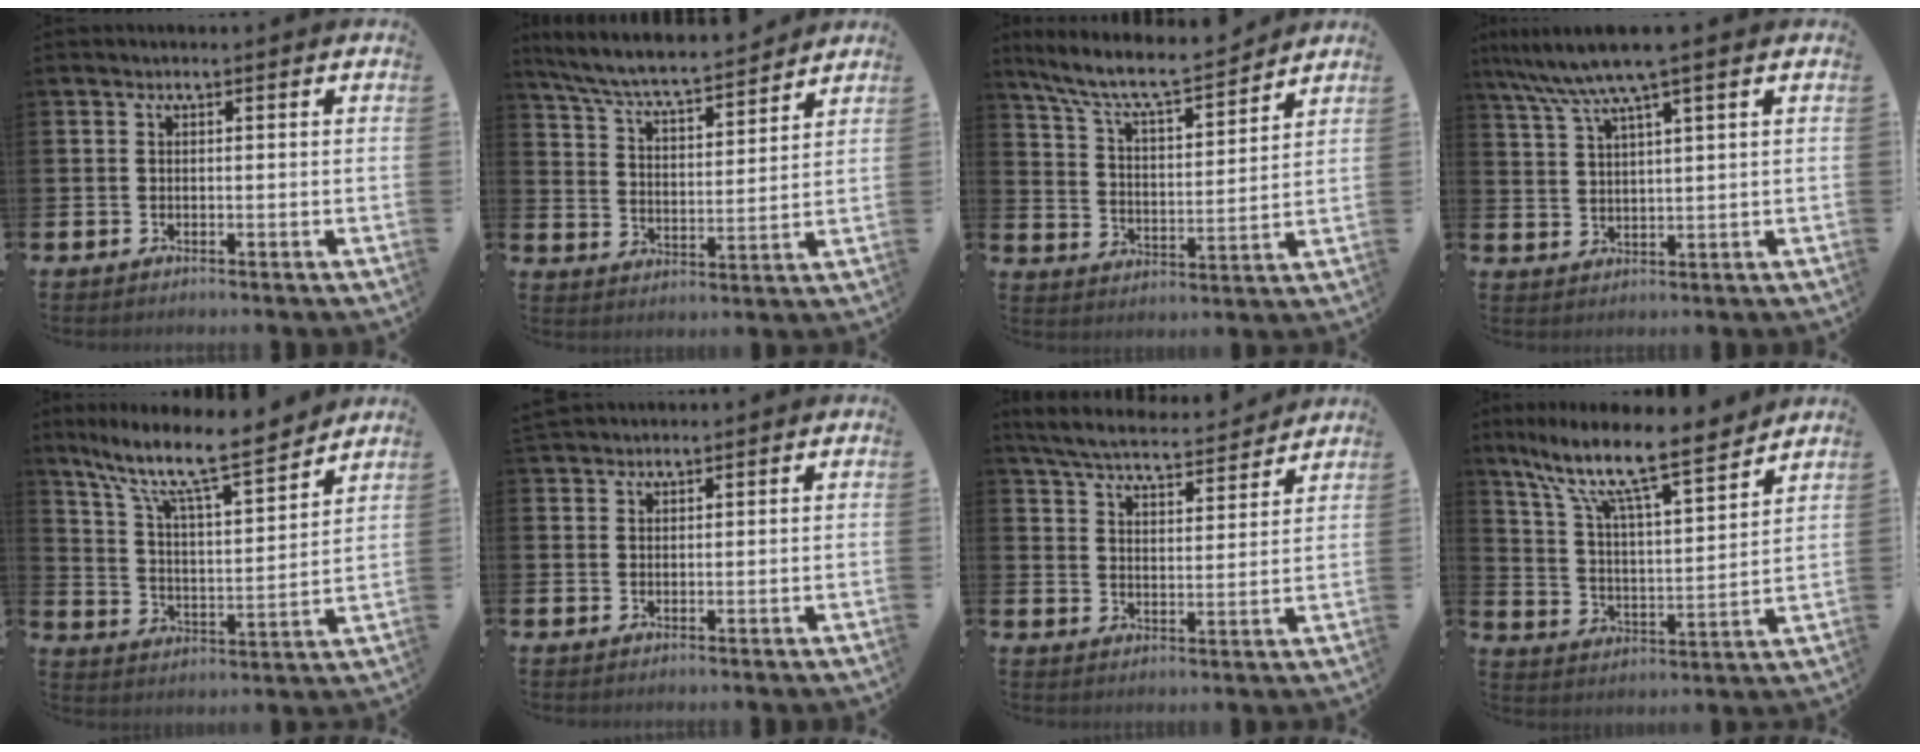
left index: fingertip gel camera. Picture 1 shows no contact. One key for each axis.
{"total": 6.9, "fx": 6.6, "fy": 0.6, "fz": 2.1, "tx": -0.069, "ty": -0.051, "tz": 0.112}
{"total": 8.6, "fx": 8.0, "fy": 1.1, "fz": 3.0, "tx": -0.095, "ty": -0.057, "tz": 0.138}
{"total": 7.0, "fx": 5.4, "fy": 0.2, "fz": 4.5, "tx": -0.098, "ty": -0.016, "tz": 0.093}
{"total": 10.8, "fx": 9.4, "fy": 1.5, "fz": 5.2, "tx": -0.128, "ty": -0.067, "tz": 0.155}
{"total": 1.9, "fx": 1.8, "fy": 0.6, "fz": 0.1, "tx": 0.010, "ty": -0.005, "tz": 0.031}
{"total": 6.1, "fx": 5.9, "fy": 0.7, "fz": 1.4, "tx": -0.052, "ty": -0.040, "tz": 0.100}
{"total": 11.1, "fx": 9.3, "fy": 1.9, "fz": 5.9, "tx": -0.142, "ty": -0.063, "tz": 0.152}